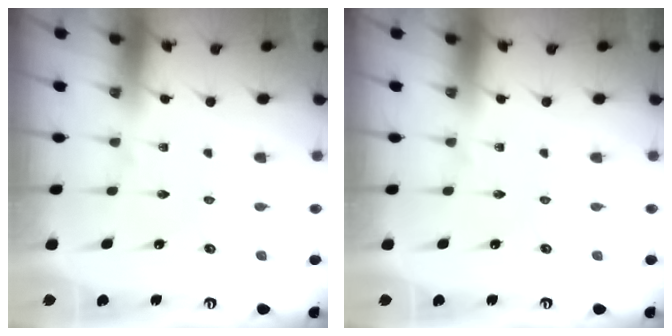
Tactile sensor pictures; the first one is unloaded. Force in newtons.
{"total": 0.0}